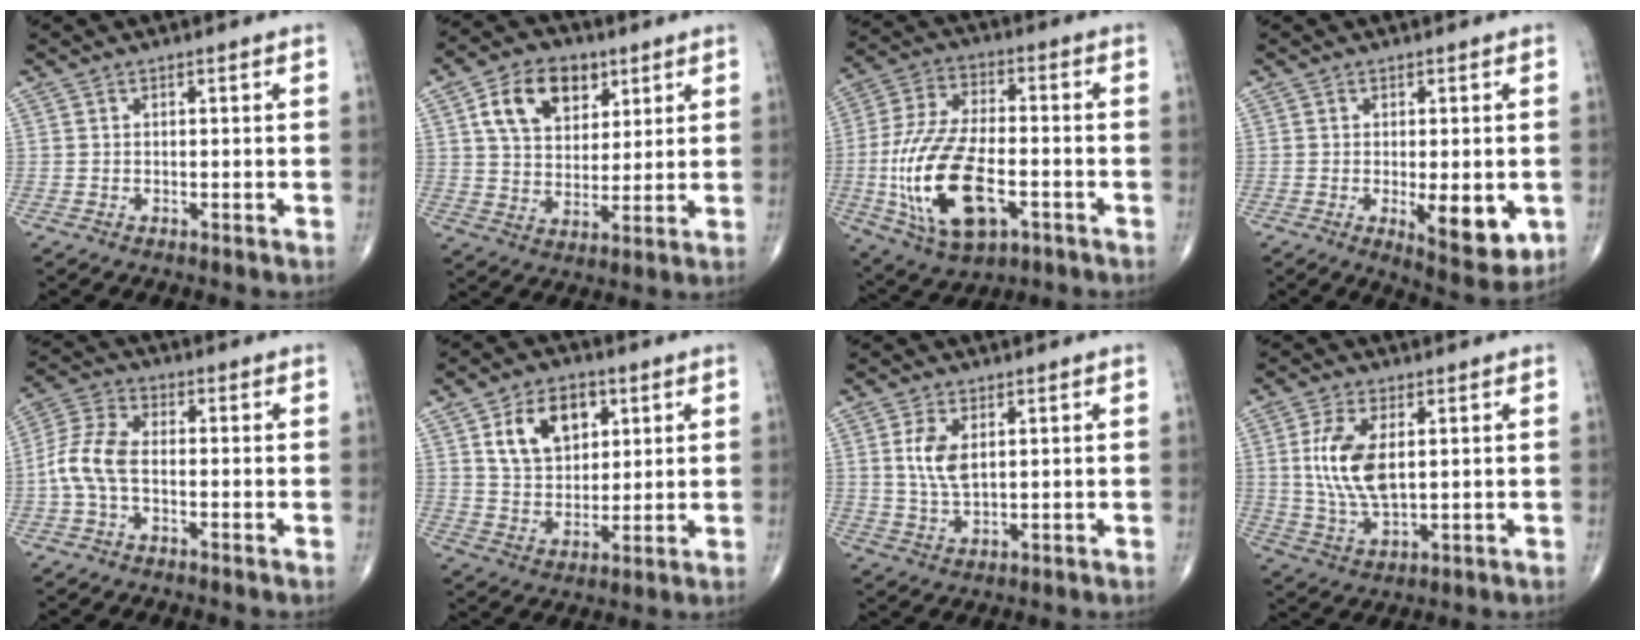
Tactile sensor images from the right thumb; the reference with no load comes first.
{"total": 12.8, "force": [5.4, 8.7, 7.7], "torque": [-0.100, -0.013, 0.096]}
{"total": 19.8, "force": [-5.2, 9.9, 16.3], "torque": [-0.328, 0.014, -0.084]}
{"total": 9.7, "force": [-2.2, 3.8, 8.7], "torque": [-0.104, -0.020, -0.023]}
{"total": 7.6, "force": [-1.4, 4.0, 6.3], "torque": [-0.143, 0.023, -0.038]}
{"total": 12.0, "force": [4.8, 8.1, 7.5], "torque": [-0.090, -0.017, 0.089]}
{"total": 5.7, "force": [1.5, 2.8, 4.8], "torque": [-0.095, -0.009, 0.035]}
{"total": 11.8, "force": [2.0, 5.9, 10.0], "torque": [-0.199, -0.013, 0.046]}